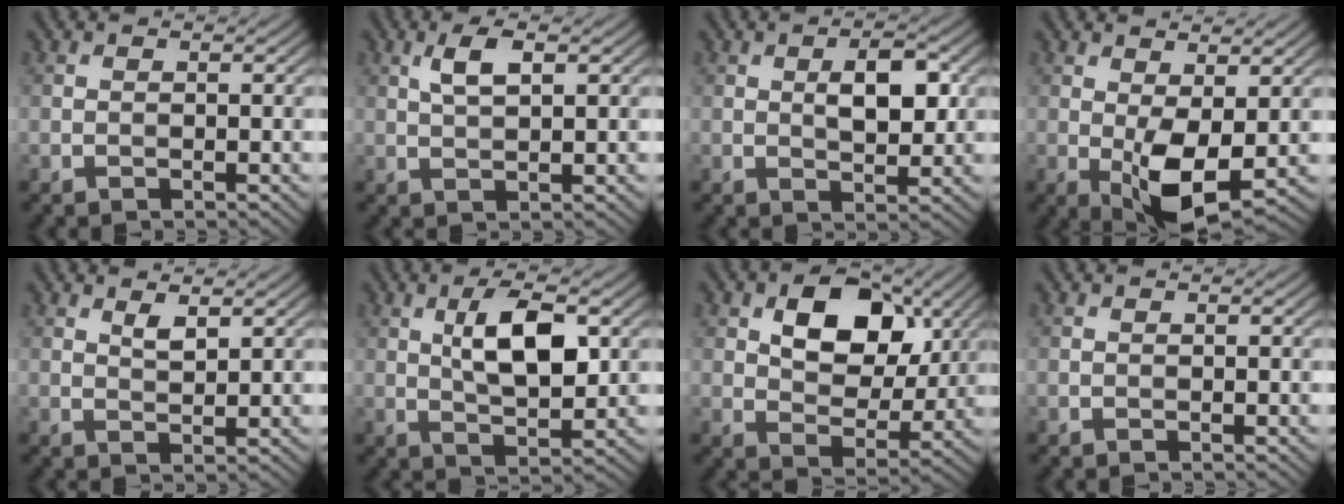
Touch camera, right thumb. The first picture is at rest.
{"total": 3.3, "force": [1.4, 1.0, 2.8], "torque": [-0.061, 0.004, 0.027]}
{"total": 4.9, "force": [1.0, 2.2, 4.3], "torque": [-0.071, 0.000, 0.017]}
{"total": 6.6, "force": [-0.3, 2.9, 5.9], "torque": [-0.114, -0.005, 0.000]}
{"total": 2.1, "force": [1.4, 0.6, 1.5], "torque": [-0.033, -0.004, 0.030]}
{"total": 7.5, "force": [1.9, 2.9, 6.6], "torque": [-0.118, 0.003, 0.035]}
{"total": 10.3, "force": [3.6, 6.6, 7.0], "torque": [-0.116, 0.002, 0.054]}
{"total": 0.0}